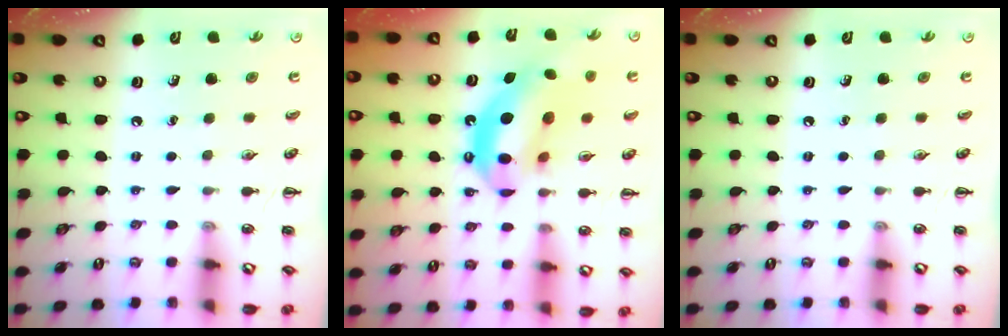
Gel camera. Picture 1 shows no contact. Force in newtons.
{"total": 16.5, "press": 15.9, "slide": 4.6}
{"total": 0.0}